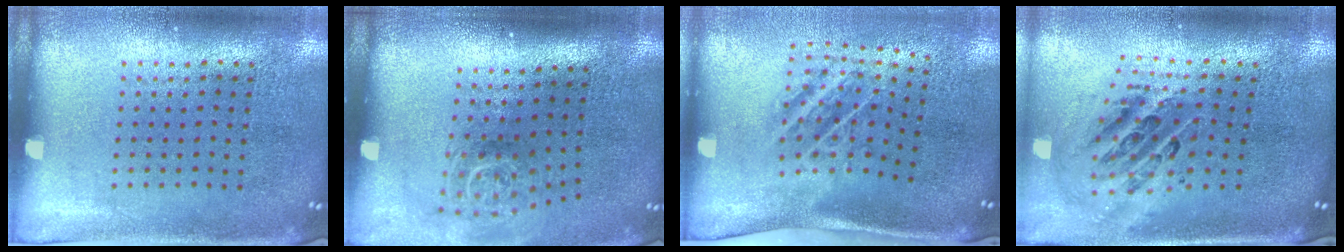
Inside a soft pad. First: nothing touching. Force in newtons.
{"total": 1.8, "press": 1.3, "slide": 1.3}
{"total": 1.9, "press": 1.1, "slide": 1.6}
{"total": 1.6, "press": 1.3, "slide": 0.9}